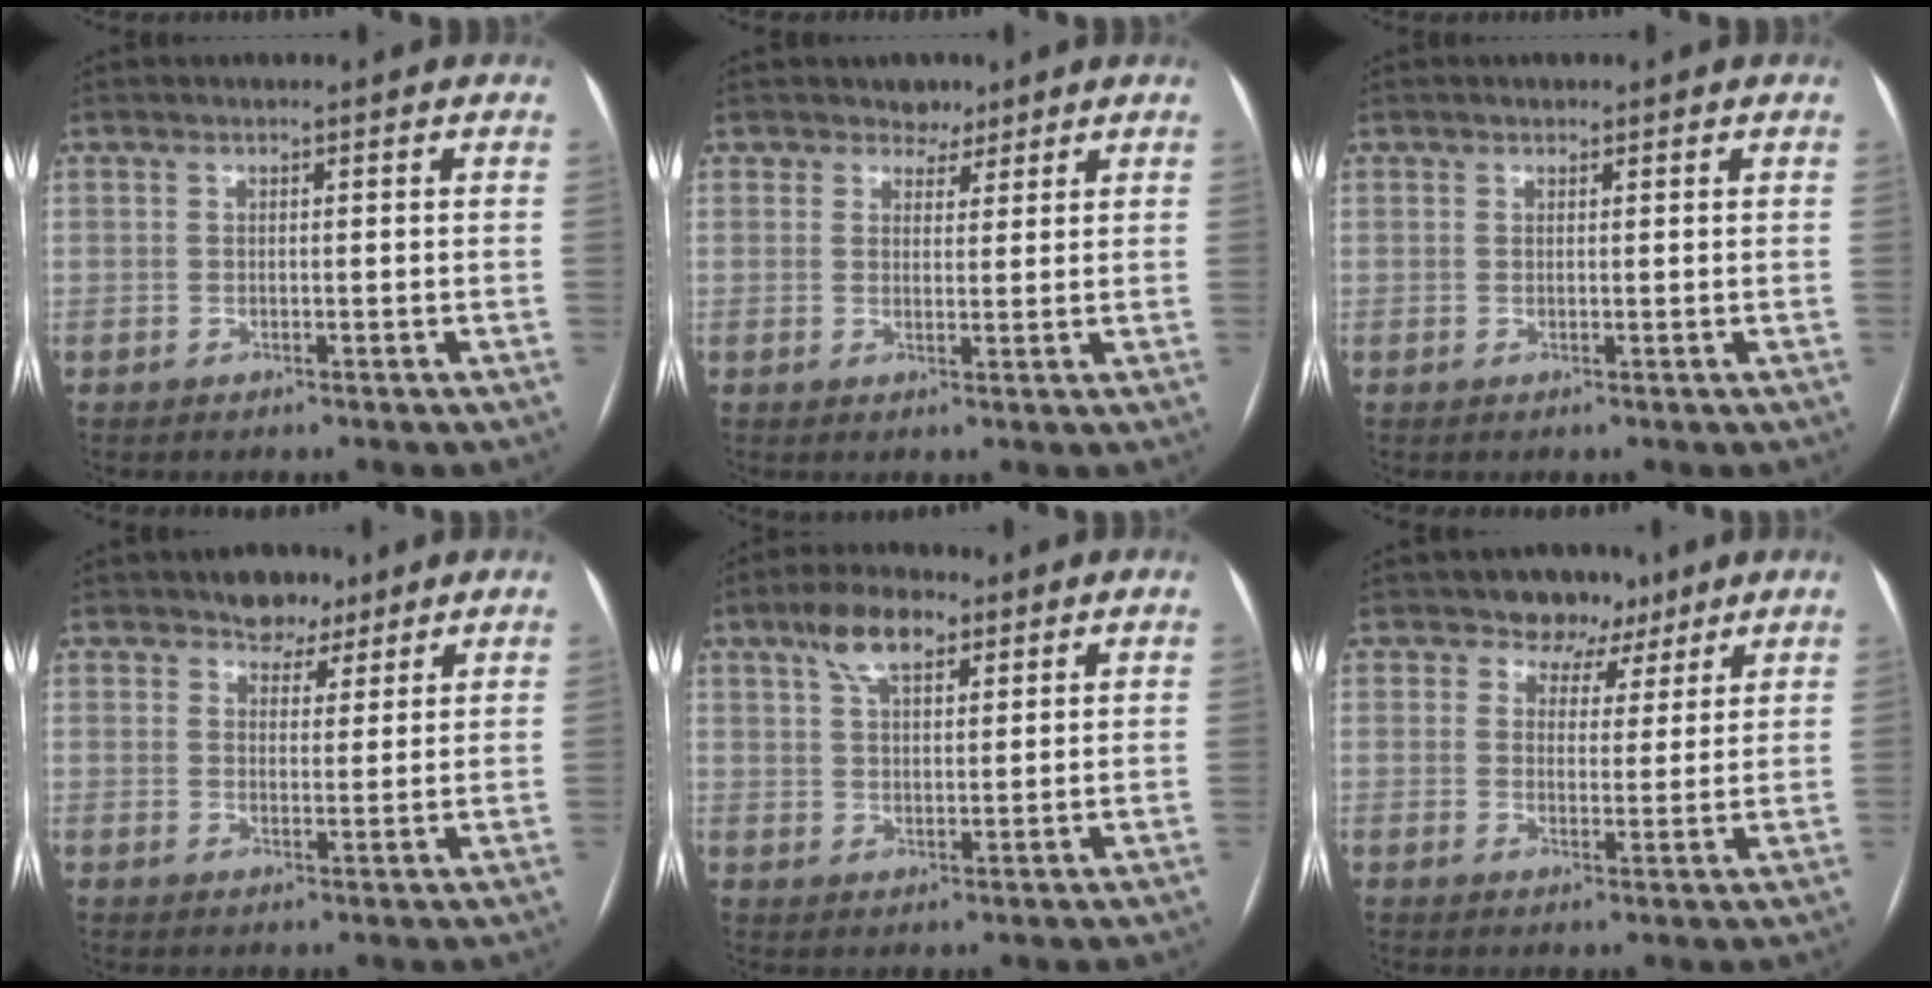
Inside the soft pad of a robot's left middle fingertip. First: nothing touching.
{"total": 2.9, "force": [2.2, 1.9, 0.1], "torque": [0.005, -0.002, 0.030]}
{"total": 0.6, "force": [0.4, 0.4, 0.1], "torque": [-0.001, -0.003, 0.004]}
{"total": 4.9, "force": [3.6, 2.9, 1.5], "torque": [-0.014, 0.003, 0.055]}
{"total": 7.3, "force": [4.4, 3.0, 5.0], "torque": [-0.097, 0.020, 0.079]}
{"total": 5.7, "force": [4.1, 3.9, 0.7], "torque": [0.000, 0.003, 0.056]}